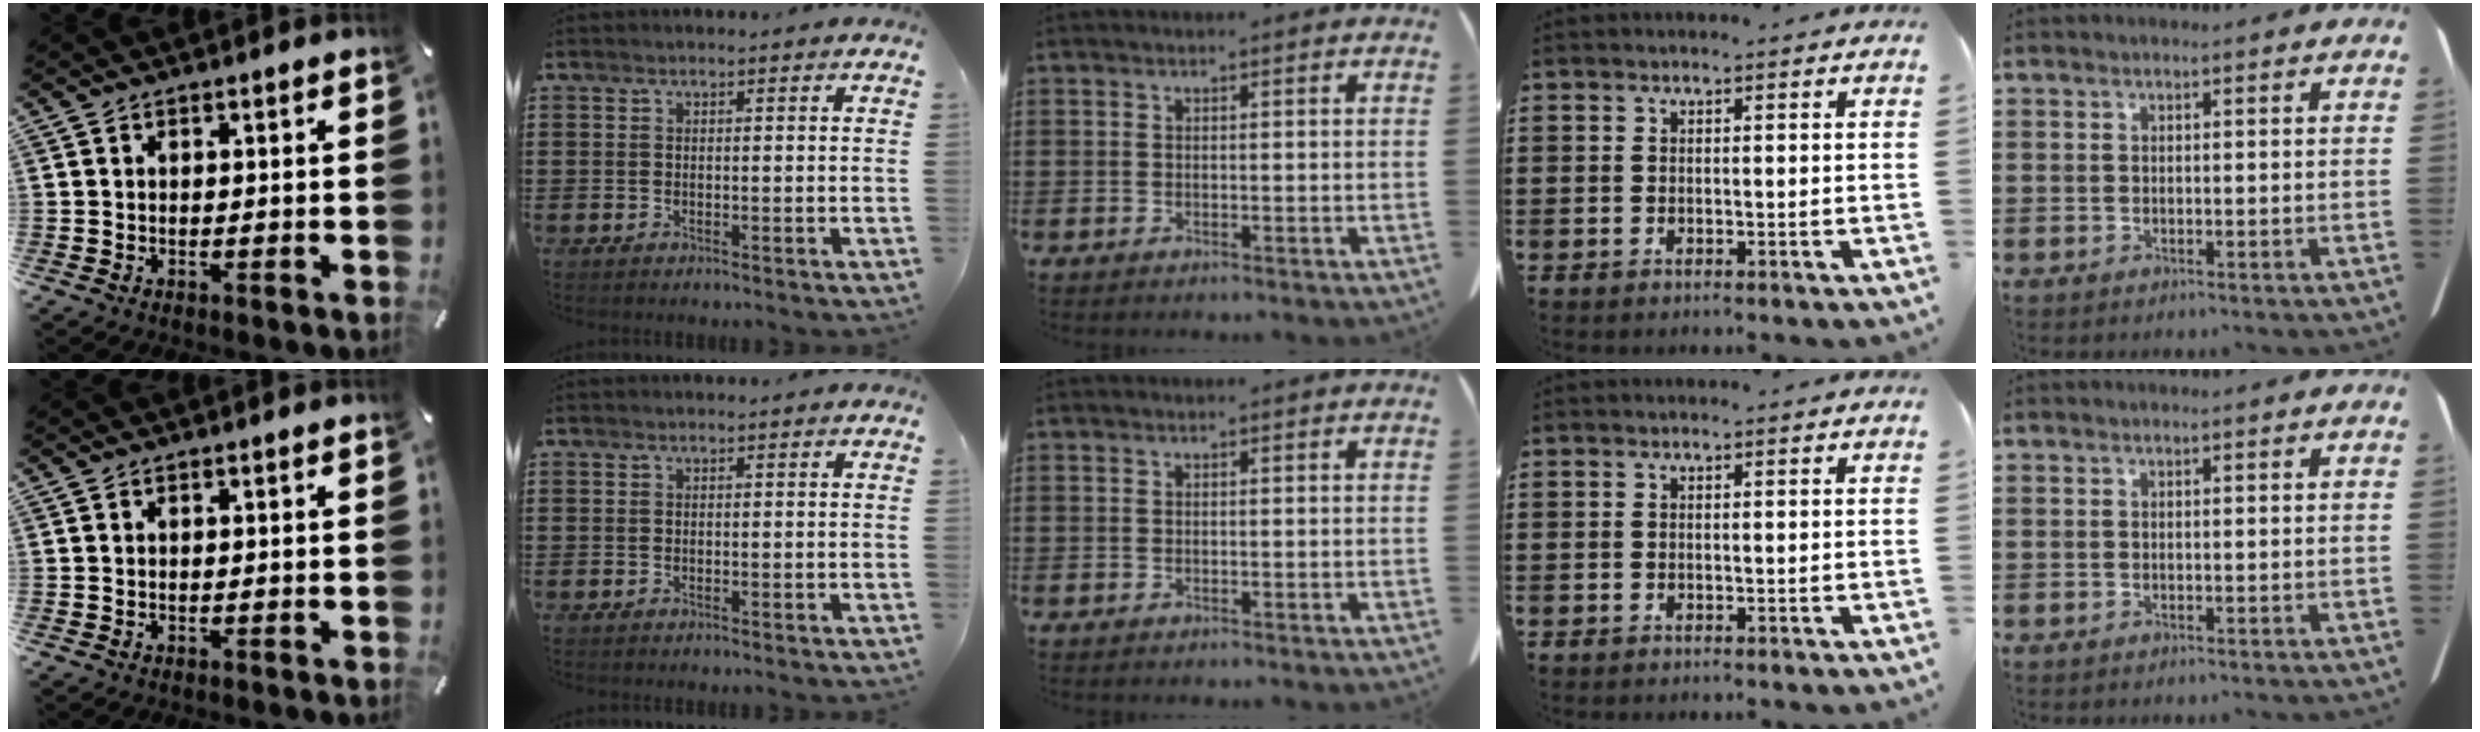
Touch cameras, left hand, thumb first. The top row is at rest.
{}